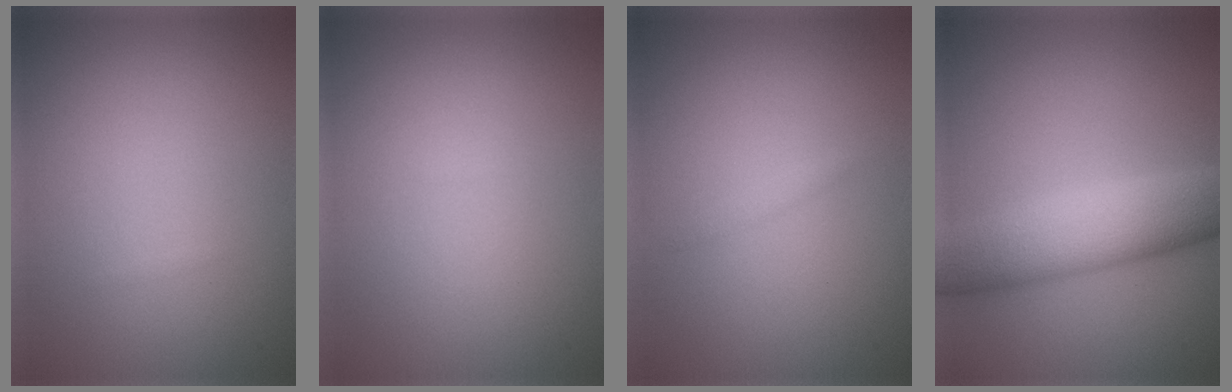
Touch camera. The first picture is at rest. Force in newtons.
{"total": 0.0}
{"total": 0.5, "press": 0.5, "slide": 0.1}
{"total": 7.8, "press": 7.8, "slide": 0.1}